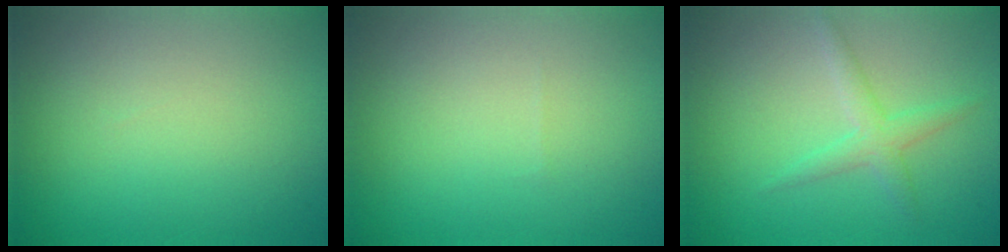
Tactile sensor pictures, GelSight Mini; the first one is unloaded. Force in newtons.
{"total": 0.0}
{"total": 2.0, "press": 2.0, "slide": 0.2}